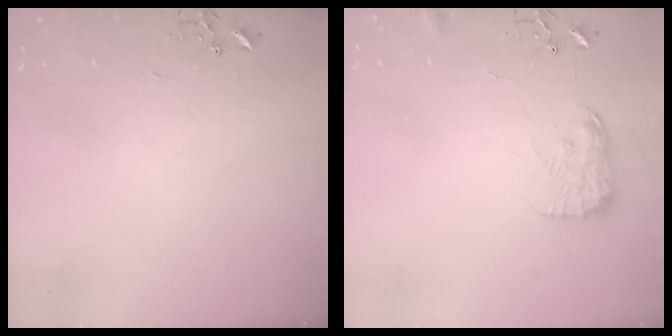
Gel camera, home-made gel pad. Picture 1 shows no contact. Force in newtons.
{"total": 12.0, "press": 12.0, "slide": 0.6}